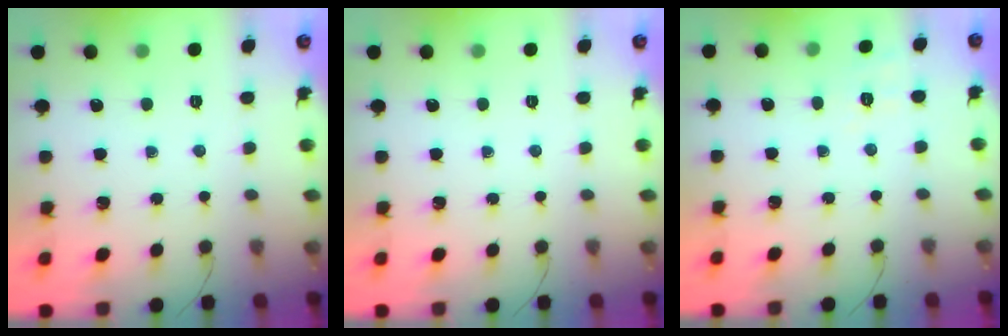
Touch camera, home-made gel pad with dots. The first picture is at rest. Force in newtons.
{"total": 0.0}
{"total": 3.3, "press": 2.7, "slide": 1.9}